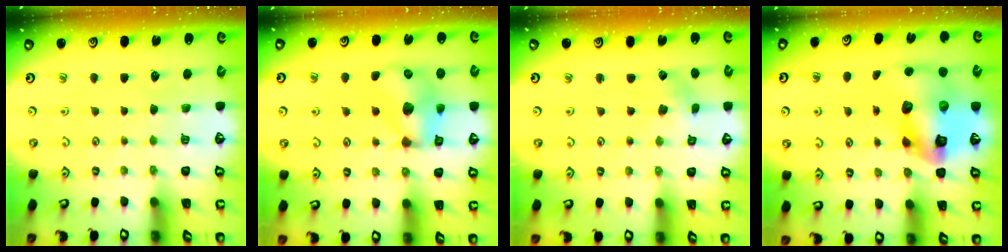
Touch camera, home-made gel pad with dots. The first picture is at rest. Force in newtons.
{"total": 14.3, "press": 14.3, "slide": 1.0}
{"total": 2.6, "press": 2.6, "slide": 0.5}
{"total": 17.3, "press": 17.1, "slide": 2.6}